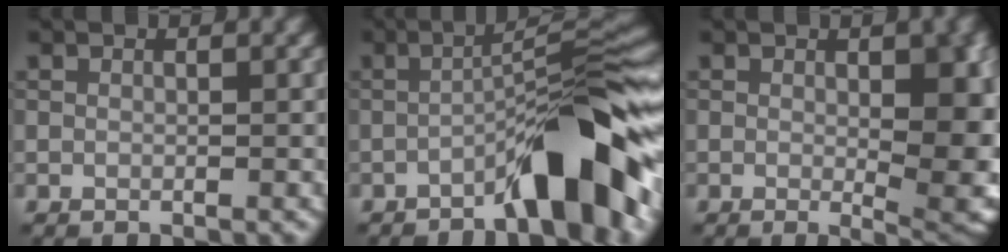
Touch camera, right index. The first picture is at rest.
{"total": 8.6, "force": [-4.6, 1.3, 7.1], "torque": [-0.096, 0.029, -0.080]}
{"total": 8.9, "force": [0.0, 3.1, 8.3], "torque": [-0.095, -0.007, 0.006]}